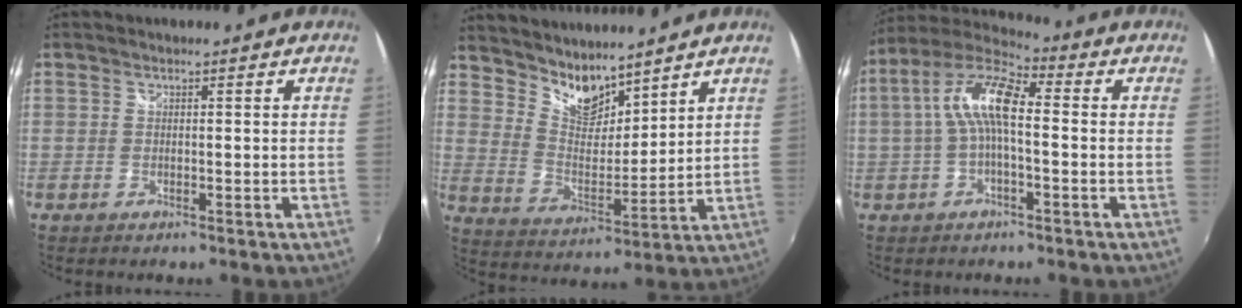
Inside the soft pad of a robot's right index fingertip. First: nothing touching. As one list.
[{"total": 9.2, "force": [8.0, 3.6, 2.7], "torque": [-0.048, -0.002, 0.155]}, {"total": 10.5, "force": [0.1, 3.6, 9.9], "torque": [-0.203, 0.025, -0.003]}]